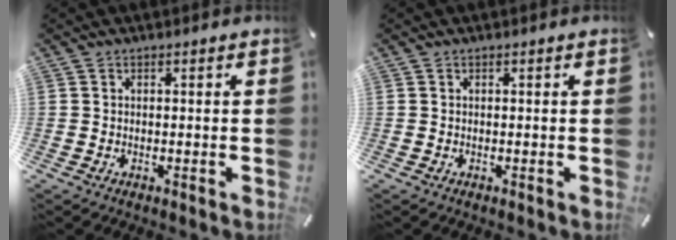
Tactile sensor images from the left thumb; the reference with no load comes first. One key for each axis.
{"total": 0.0}